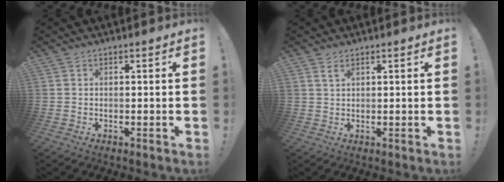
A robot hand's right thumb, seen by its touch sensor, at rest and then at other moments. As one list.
[{"total": 1.9, "force": [1.1, 0.4, 1.4], "torque": [-0.027, -0.001, 0.019]}]